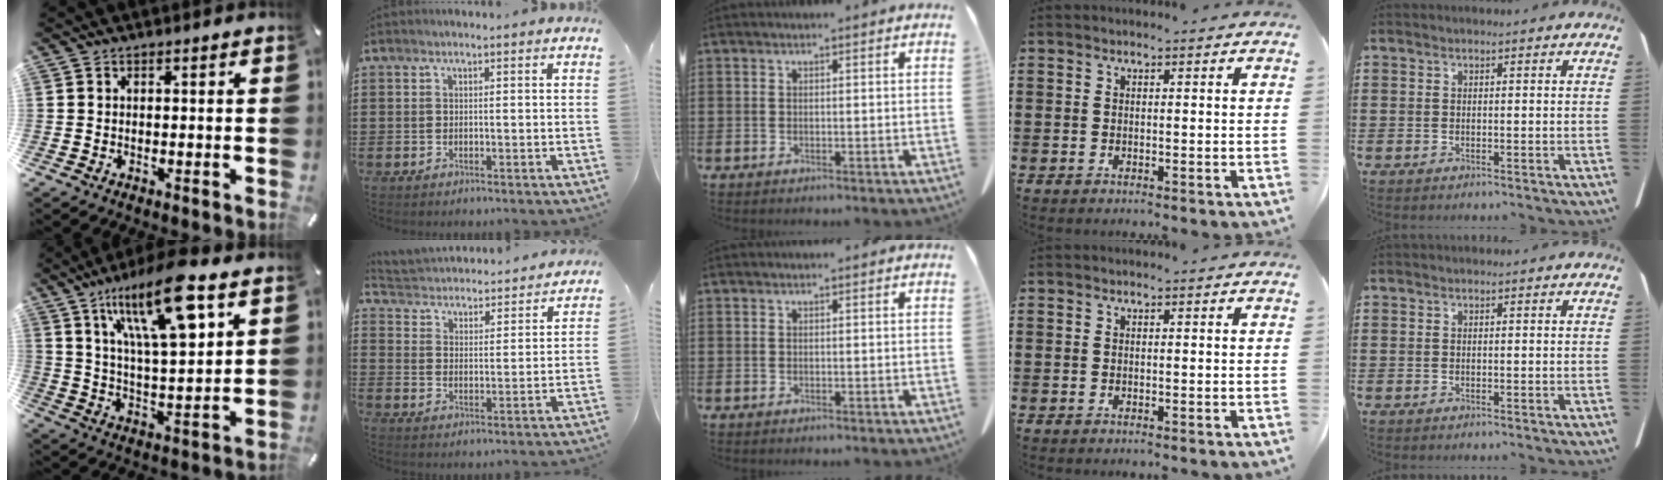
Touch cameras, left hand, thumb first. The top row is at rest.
{"thumb": {"total": 19.7, "force": [10.9, 6.5, 15.1], "torque": [-0.270, -0.042, 0.171]}, "index": {"total": 3.5, "force": [3.4, 0.2, -0.3], "torque": [-0.018, -0.031, 0.052]}}